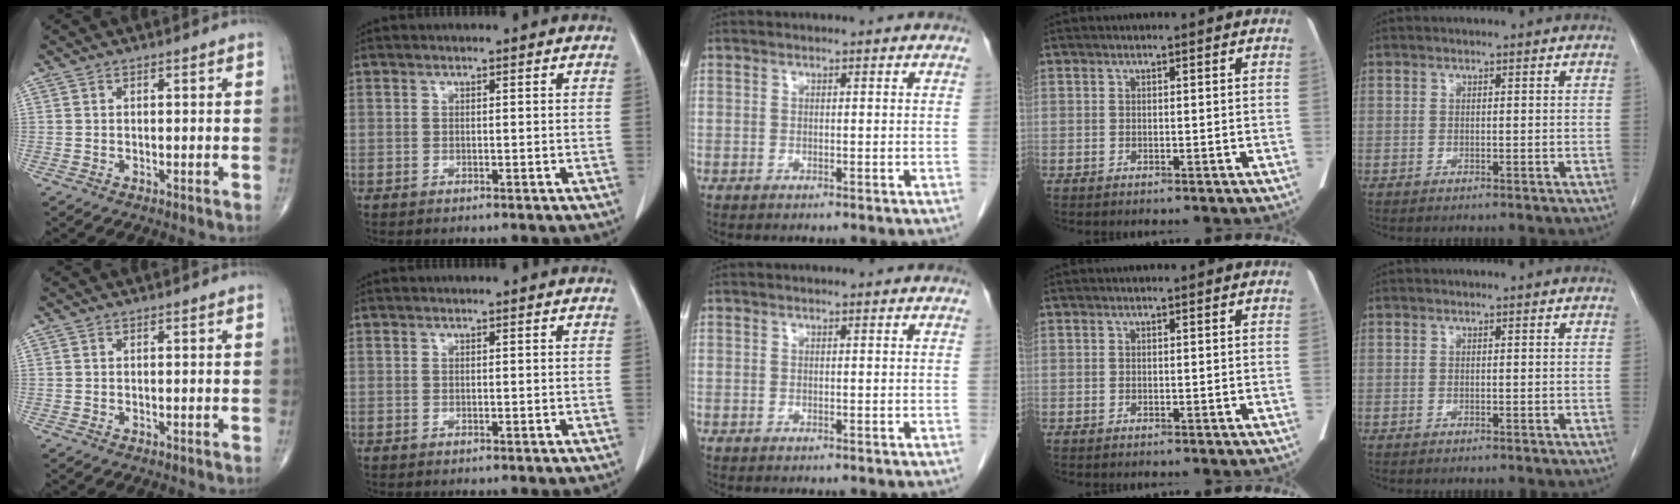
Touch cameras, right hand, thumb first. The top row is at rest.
{}